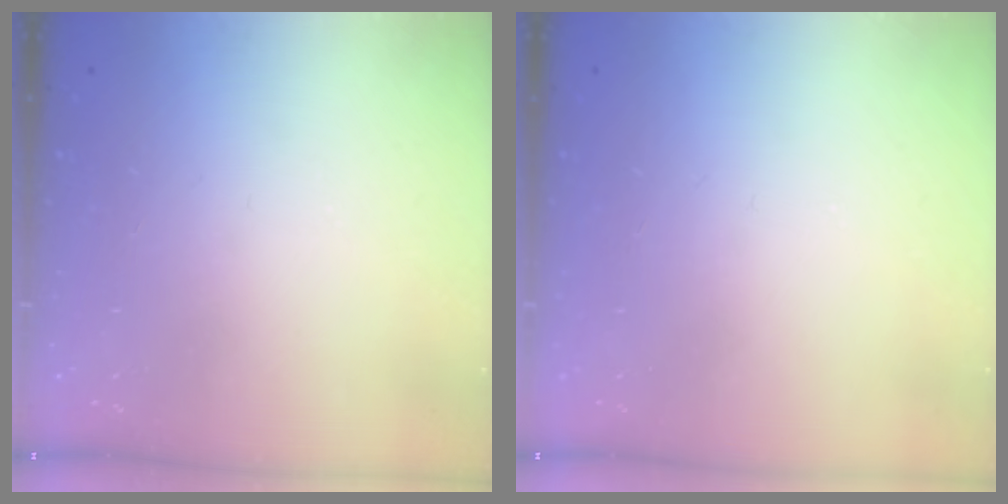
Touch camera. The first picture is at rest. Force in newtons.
{"total": 0.0}